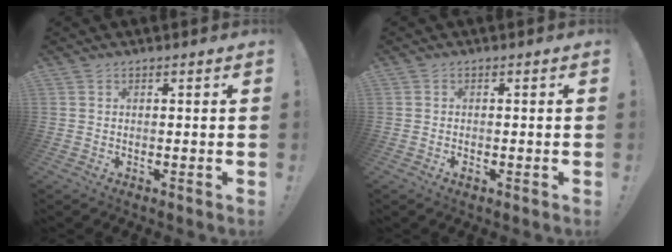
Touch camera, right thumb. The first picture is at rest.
{"total": 1.1, "force": [-0.9, 0.4, 0.4], "torque": [-0.010, 0.004, -0.015]}